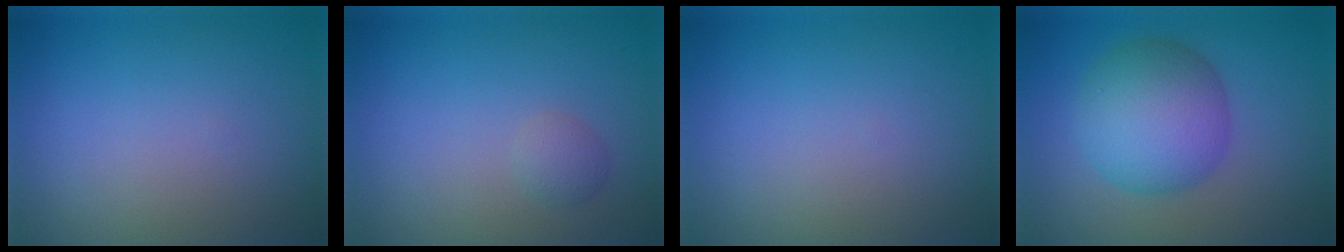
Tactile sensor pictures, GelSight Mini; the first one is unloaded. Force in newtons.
{"total": 1.2, "press": 1.1, "slide": 0.1}
{"total": 0.0}
{"total": 7.4, "press": 7.4, "slide": 0.0}